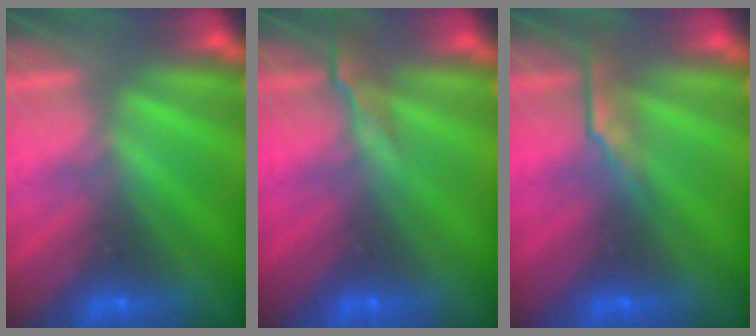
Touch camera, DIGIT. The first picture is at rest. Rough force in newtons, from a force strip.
{"total": 2.5}
{"total": 2.7}